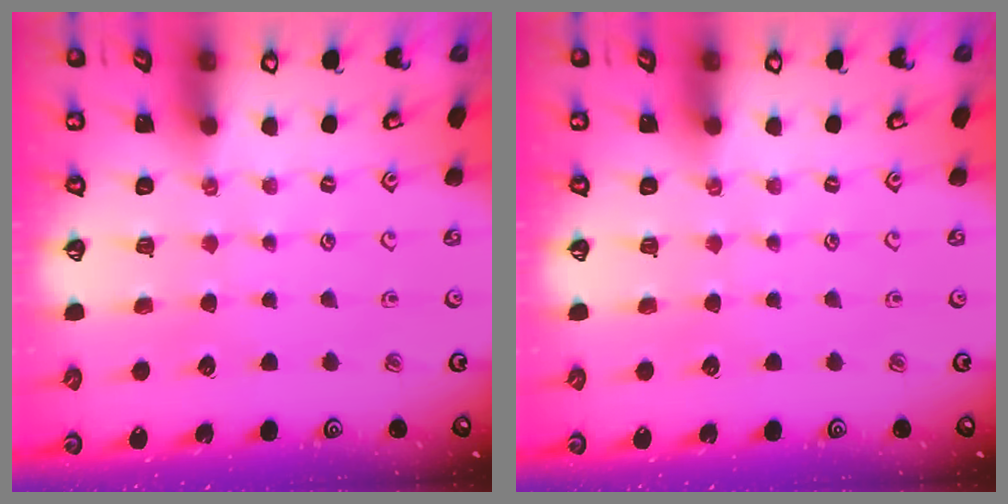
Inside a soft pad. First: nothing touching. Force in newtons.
{"total": 0.0}